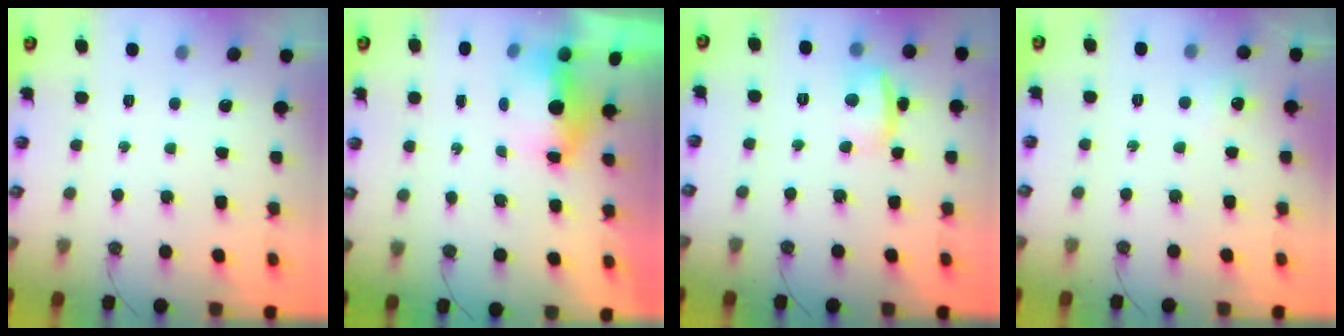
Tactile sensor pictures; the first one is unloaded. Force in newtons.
{"total": 5.3, "press": 5.1, "slide": 1.2}
{"total": 11.7, "press": 5.7, "slide": 10.3}
{"total": 5.6, "press": 5.5, "slide": 0.7}